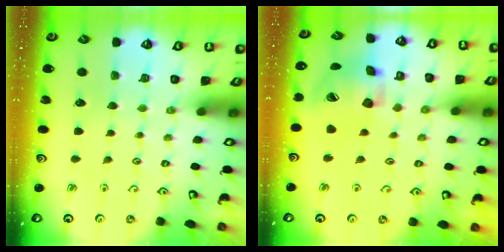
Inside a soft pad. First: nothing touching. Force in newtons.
{"total": 14.6, "press": 14.6, "slide": 0.6}